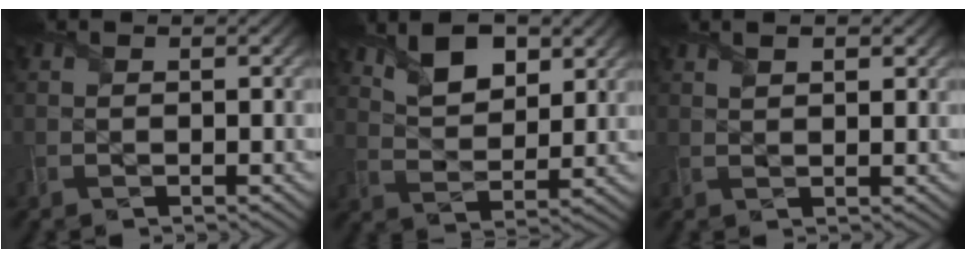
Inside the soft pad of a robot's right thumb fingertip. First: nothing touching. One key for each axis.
{"total": 7.6, "fx": 4.6, "fy": 3.6, "fz": 4.9, "tx": -0.101, "ty": 0.002, "tz": 0.090}
{"total": 2.5, "fx": 1.6, "fy": 0.9, "fz": 1.8, "tx": -0.027, "ty": -0.004, "tz": 0.032}